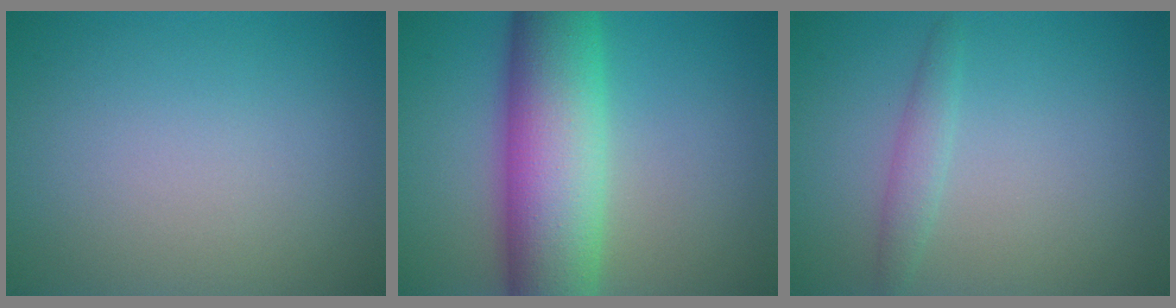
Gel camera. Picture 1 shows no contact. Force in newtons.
{"total": 11.6, "press": 11.6, "slide": 0.5}
{"total": 1.6, "press": 1.6, "slide": 0.1}